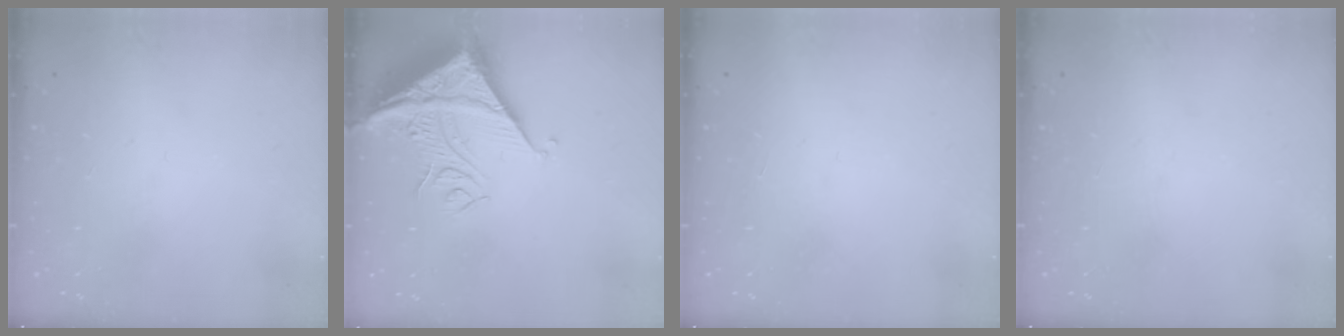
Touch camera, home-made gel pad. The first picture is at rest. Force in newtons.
{"total": 14.2, "press": 14.1, "slide": 1.9}
{"total": 1.7, "press": 1.7, "slide": 0.1}
{"total": 0.0}